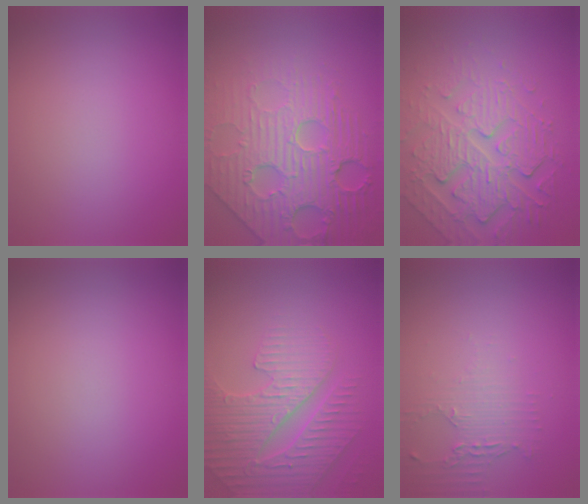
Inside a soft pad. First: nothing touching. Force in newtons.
{"total": 8.1, "press": 6.1, "slide": 5.4}
{"total": 6.4, "press": 4.9, "slide": 4.1}
{"total": 0.0}
{"total": 4.7, "press": 4.6, "slide": 1.1}
{"total": 2.1, "press": 1.6, "slide": 1.4}